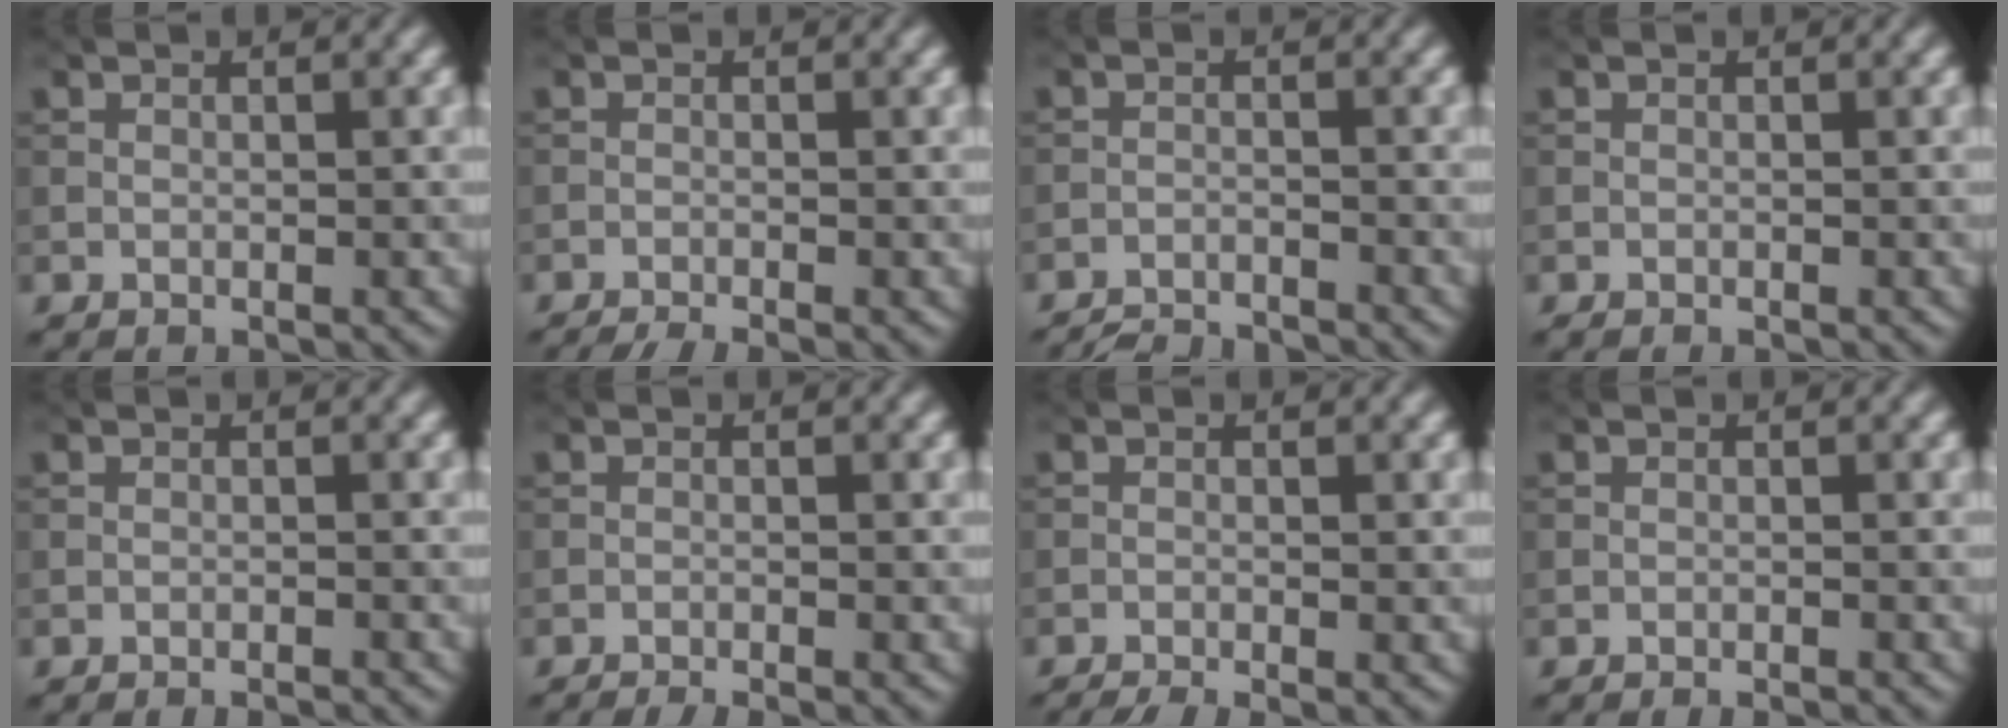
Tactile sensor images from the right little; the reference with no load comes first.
{"total": 2.6, "force": [-2.1, 0.3, 1.5], "torque": [-0.026, -0.004, -0.042]}
{"total": 4.5, "force": [-4.4, 0.5, 1.0], "torque": [-0.022, -0.012, -0.076]}
{"total": 0.0}
{"total": 1.5, "force": [-1.3, 0.2, 0.7], "torque": [-0.005, 0.003, -0.020]}
{"total": 2.1, "force": [-1.7, 0.3, 1.2], "torque": [-0.018, 0.001, -0.034]}
{"total": 2.4, "force": [-1.8, 0.3, 1.6], "torque": [-0.028, -0.004, -0.039]}
{"total": 1.2, "force": [-1.0, 0.2, 0.6], "torque": [0.000, 0.000, -0.015]}